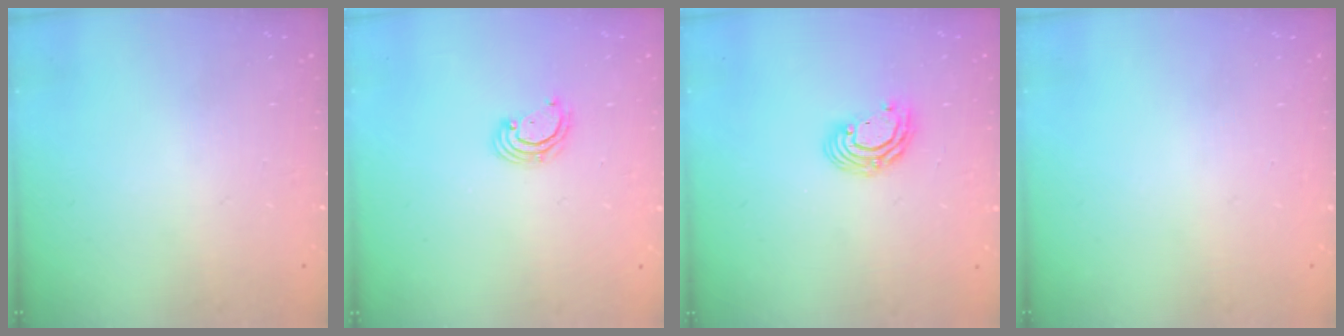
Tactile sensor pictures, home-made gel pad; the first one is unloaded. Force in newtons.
{"total": 2.6, "press": 2.6, "slide": 0.2}
{"total": 6.9, "press": 6.9, "slide": 0.8}
{"total": 0.0}